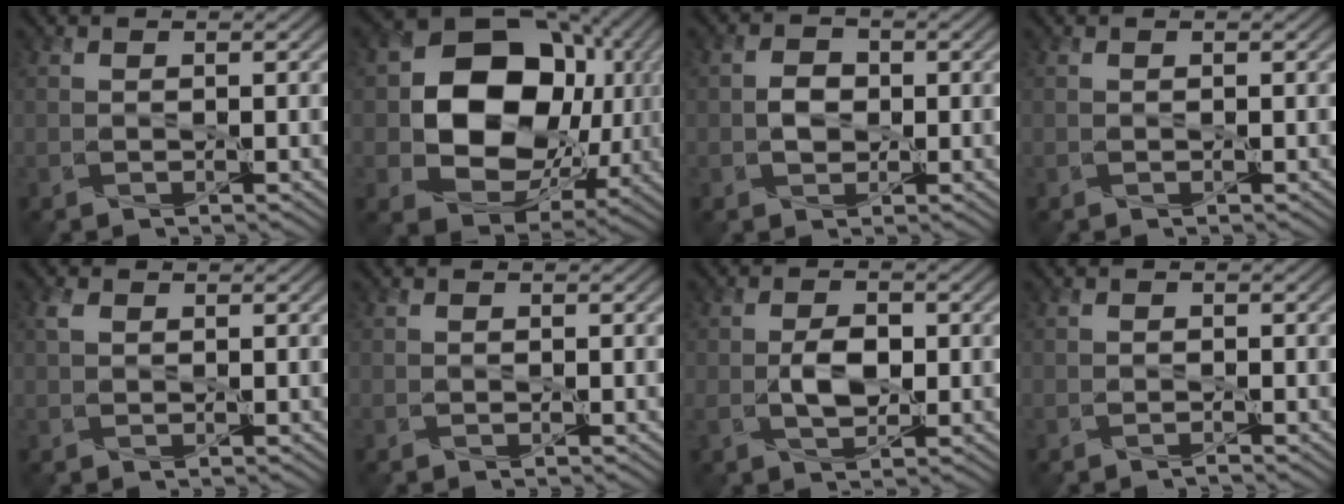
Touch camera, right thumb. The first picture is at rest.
{"total": 15.5, "force": [0.6, 12.0, 9.7], "torque": [-0.167, -0.013, 0.013]}
{"total": 2.5, "force": [-0.5, 1.9, 1.5], "torque": [-0.030, 0.001, -0.012]}
{"total": 0.0}
{"total": 1.3, "force": [0.5, 0.9, 0.9], "torque": [-0.024, 0.004, 0.009]}
{"total": 0.0}
{"total": 3.8, "force": [-0.4, 2.2, 3.1], "torque": [-0.069, -0.001, -0.008]}
{"total": 0.8, "force": [-0.7, 0.2, 0.2], "torque": [-0.002, -0.002, -0.014]}